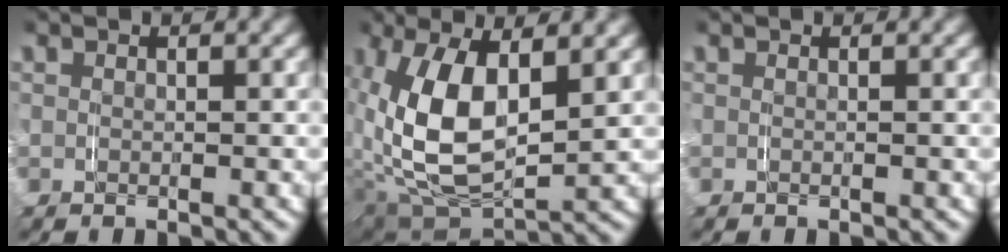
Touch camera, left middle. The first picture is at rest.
{"total": 9.5, "force": [0.3, 5.5, 7.8], "torque": [-0.194, -0.026, 0.023]}
{"total": 0.0}